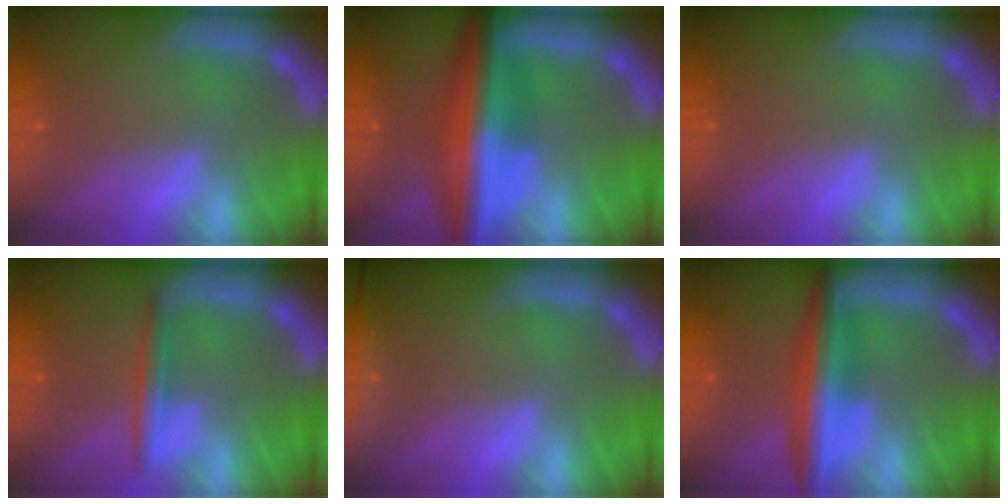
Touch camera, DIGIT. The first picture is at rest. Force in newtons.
{"total": 9.5}
{"total": 0.0}
{"total": 2.5}
{"total": 7.4}
{"total": 6.0}